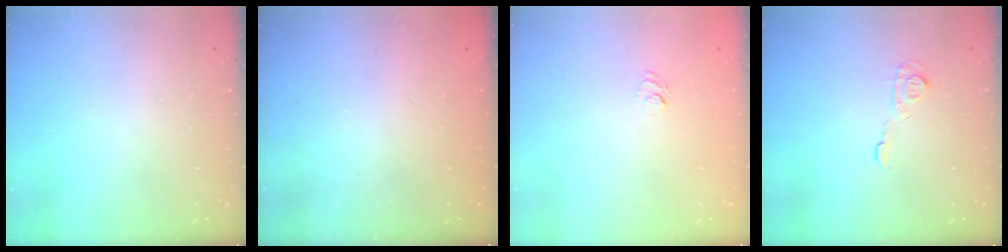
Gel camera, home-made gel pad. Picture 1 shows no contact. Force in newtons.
{"total": 2.4, "press": 2.3, "slide": 0.8}
{"total": 6.0, "press": 5.9, "slide": 1.3}
{"total": 6.9, "press": 6.9, "slide": 0.6}